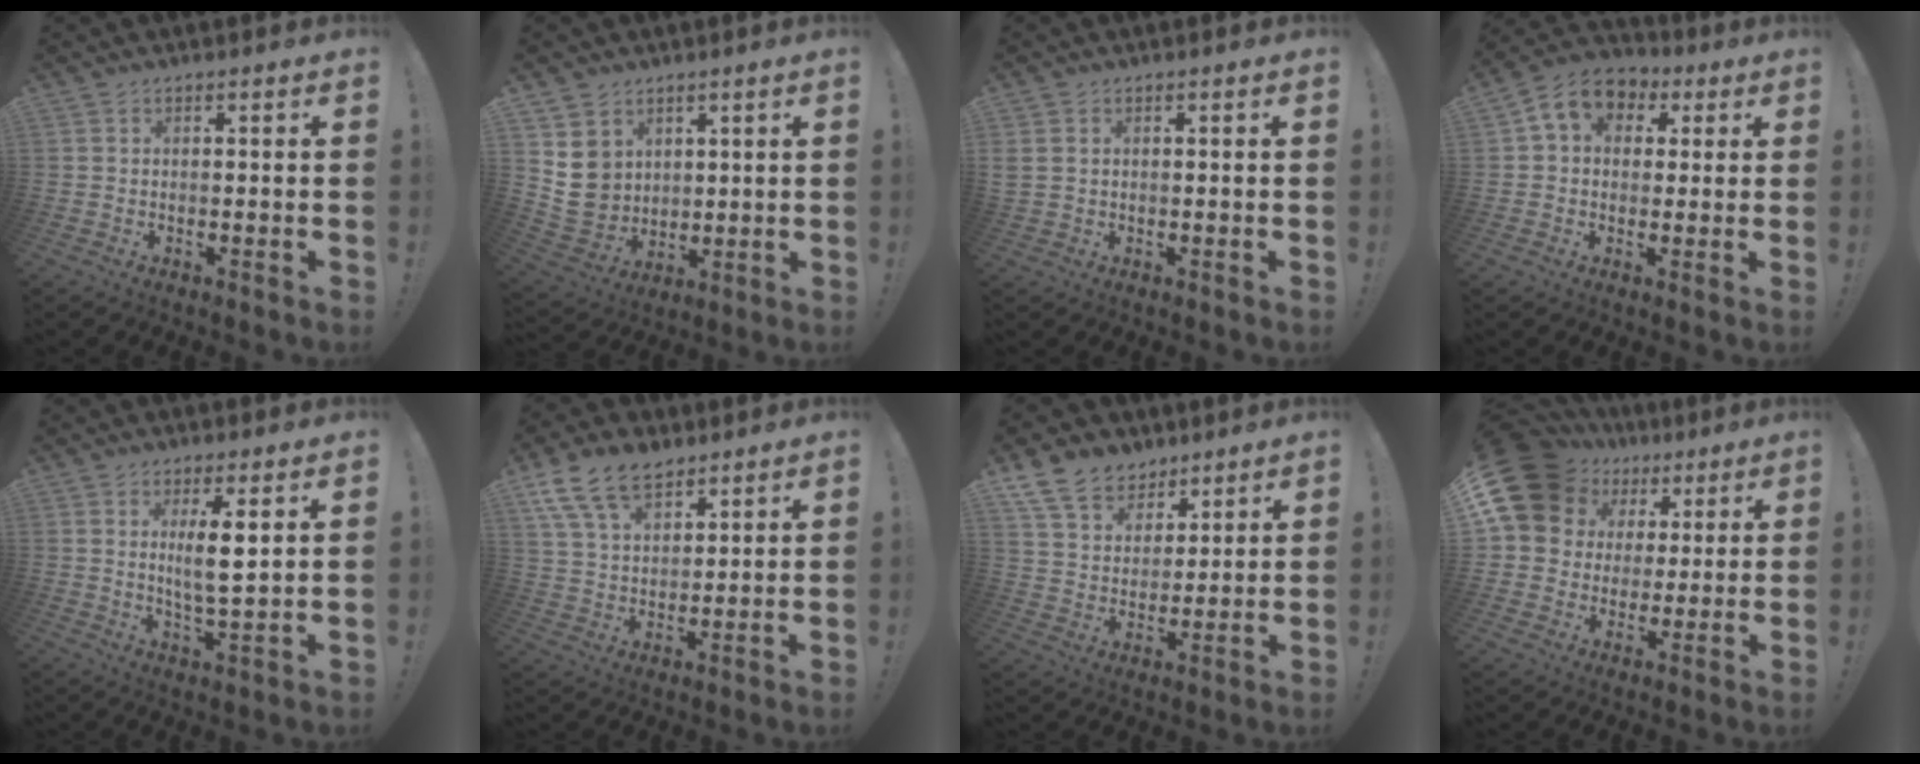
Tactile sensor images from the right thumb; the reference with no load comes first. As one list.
[{"total": 10.4, "force": [4.2, 9.1, 3.0], "torque": [-0.048, -0.025, 0.091]}, {"total": 2.0, "force": [0.6, 1.7, 0.8], "torque": [-0.025, 0.008, 0.014]}, {"total": 10.0, "force": [3.1, 7.9, 5.4], "torque": [-0.084, 0.000, 0.066]}, {"total": 7.6, "force": [2.3, 1.4, 7.1], "torque": [-0.131, -0.010, 0.034]}, {"total": 13.7, "force": [9.2, 7.5, 6.8], "torque": [-0.129, -0.041, 0.175]}, {"total": 12.3, "force": [9.1, 7.7, 3.1], "torque": [-0.073, -0.059, 0.182]}, {"total": 16.1, "force": [7.4, 12.5, 6.9], "torque": [-0.129, -0.036, 0.156]}]